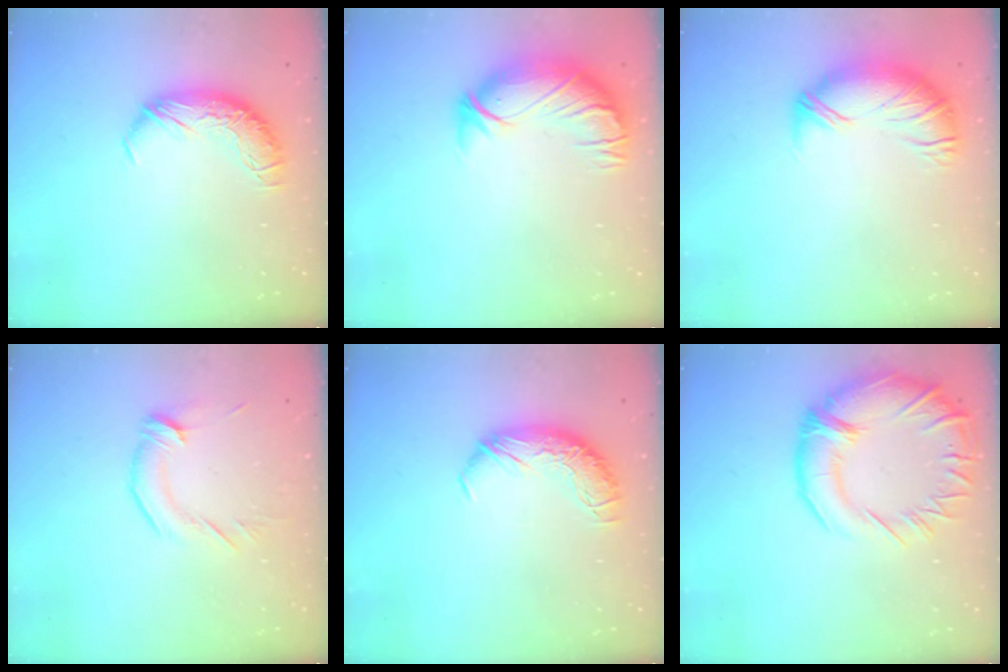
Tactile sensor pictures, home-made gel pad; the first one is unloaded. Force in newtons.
{"total": 3.0, "press": 0.5, "slide": 2.9}
{"total": 3.2, "press": 1.5, "slide": 2.8}
{"total": 2.1, "press": 2.1, "slide": 0.5}
{"total": 0.0}
{"total": 9.5, "press": 9.1, "slide": 3.0}